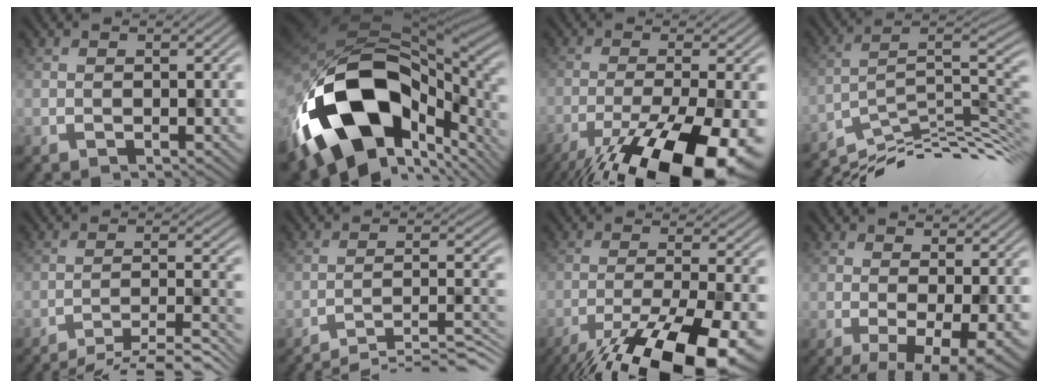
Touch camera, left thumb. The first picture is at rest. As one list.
[{"total": 19.7, "force": [-6.9, 12.2, 13.8], "torque": [-0.287, -0.035, -0.094]}, {"total": 16.4, "force": [-10.3, 4.4, 12.0], "torque": [-0.196, -0.047, -0.153]}, {"total": 10.5, "force": [-6.8, 2.2, 7.7], "torque": [-0.118, 0.008, -0.116]}, {"total": 11.1, "force": [-9.8, 1.3, 4.9], "torque": [-0.081, 0.006, -0.136]}, {"total": 9.5, "force": [-7.9, 1.0, 5.3], "torque": [-0.086, 0.018, -0.116]}, {"total": 16.3, "force": [-11.6, 4.1, 10.7], "torque": [-0.180, -0.042, -0.168]}, {"total": 7.7, "force": [-2.1, 2.1, 7.1], "torque": [-0.108, -0.010, -0.017]}]